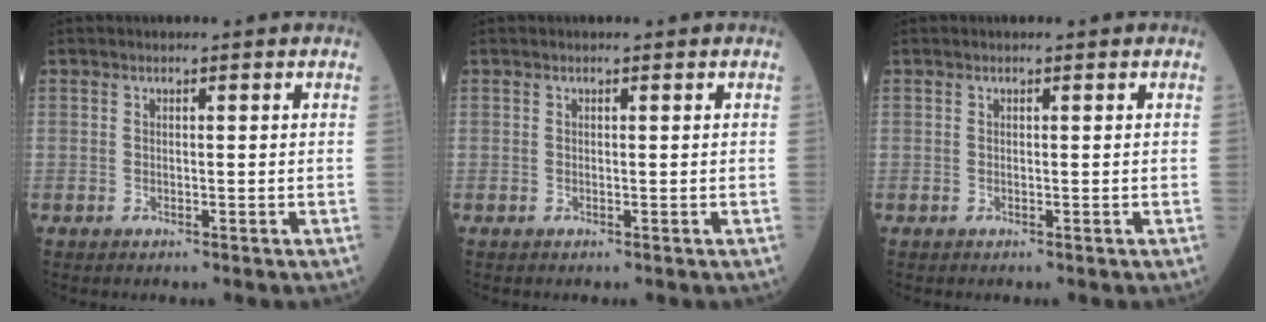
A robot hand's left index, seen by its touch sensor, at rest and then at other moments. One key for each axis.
{"total": 0.0}
{"total": 0.0}